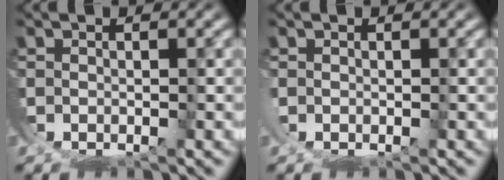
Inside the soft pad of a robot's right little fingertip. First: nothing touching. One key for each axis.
{"total": 0.6, "fx": 0.2, "fy": 0.4, "fz": 0.4, "tx": -0.015, "ty": -0.002, "tz": 0.005}